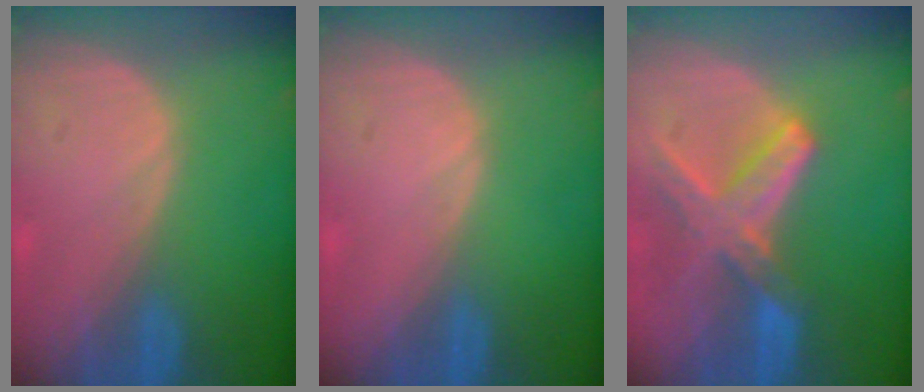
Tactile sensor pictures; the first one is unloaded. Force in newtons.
{"total": 0.0}
{"total": 8.2, "press": 7.2, "slide": 3.9}